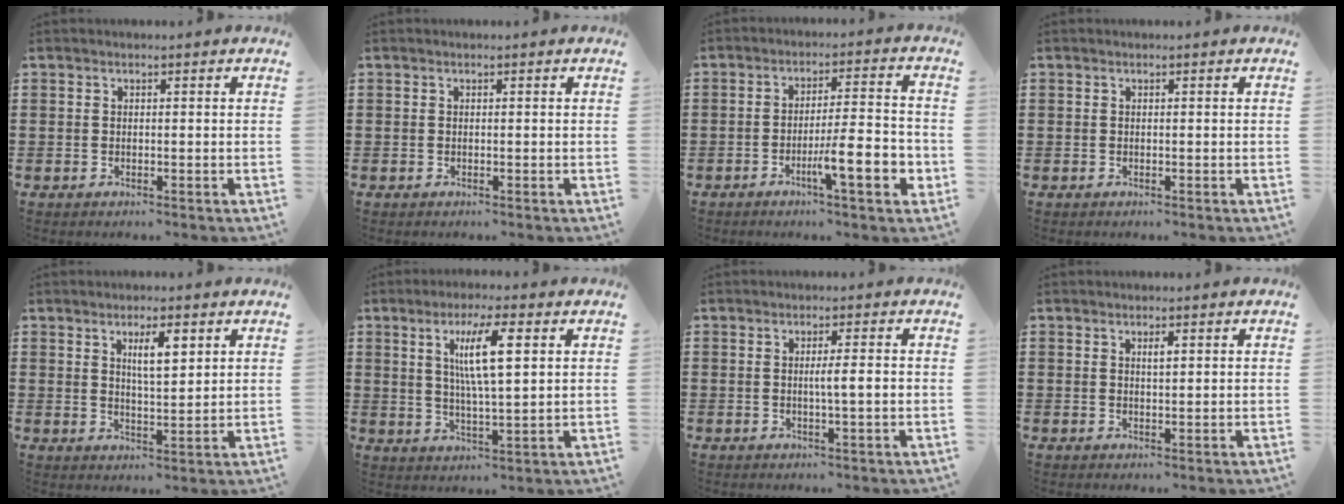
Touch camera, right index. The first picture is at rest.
{"total": 0.0}
{"total": 9.6, "force": [-3.5, 1.7, 8.7], "torque": [-0.138, -0.004, -0.061]}
{"total": 0.0}
{"total": 4.7, "force": [2.1, 1.2, 4.0], "torque": [-0.068, 0.001, 0.030]}
{"total": 8.6, "force": [2.8, 1.6, 8.0], "torque": [-0.162, 0.008, 0.043]}
{"total": 2.9, "force": [-0.1, 0.1, 2.9], "torque": [-0.052, -0.006, -0.004]}
{"total": 1.3, "force": [0.4, 0.4, 1.1], "torque": [-0.023, 0.004, 0.006]}